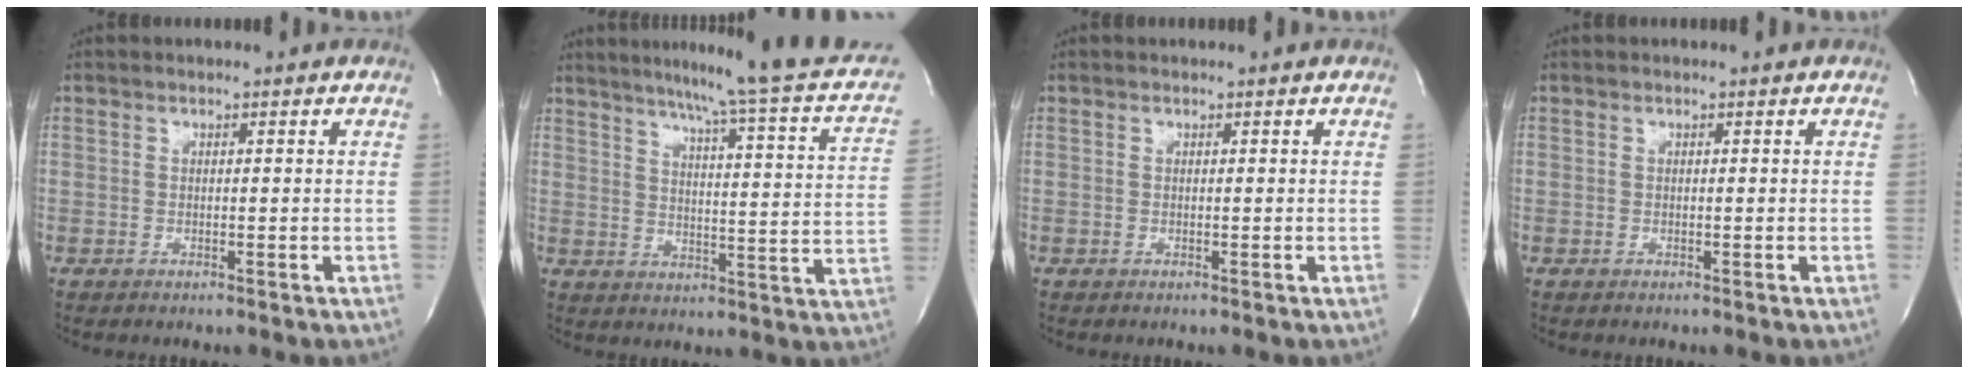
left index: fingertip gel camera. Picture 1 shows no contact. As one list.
[{"total": 21.4, "force": [17.1, 0.5, 12.8], "torque": [-0.181, -0.033, 0.200]}, {"total": 0.0}, {"total": 0.0}]